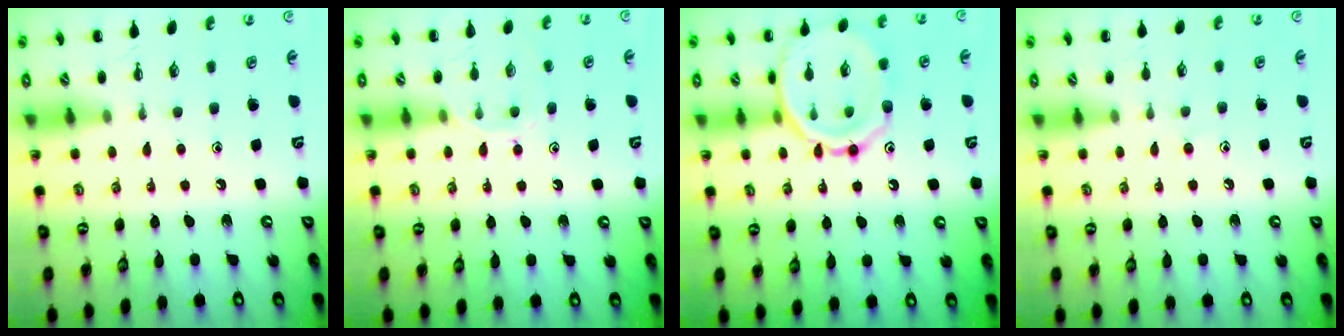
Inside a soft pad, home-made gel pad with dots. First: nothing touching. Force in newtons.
{"total": 8.7, "press": 8.6, "slide": 1.3}
{"total": 14.6, "press": 14.6, "slide": 0.8}
{"total": 5.3, "press": 4.9, "slide": 2.0}